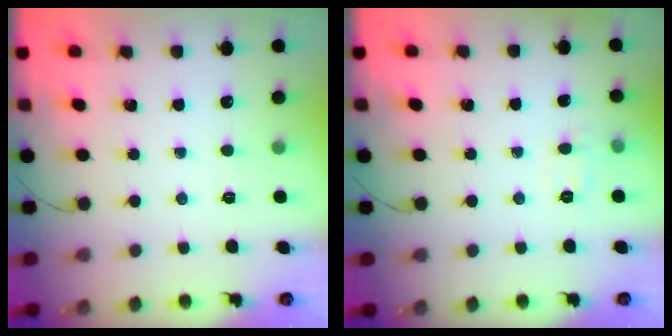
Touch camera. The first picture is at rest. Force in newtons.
{"total": 5.7, "press": 5.5, "slide": 1.4}